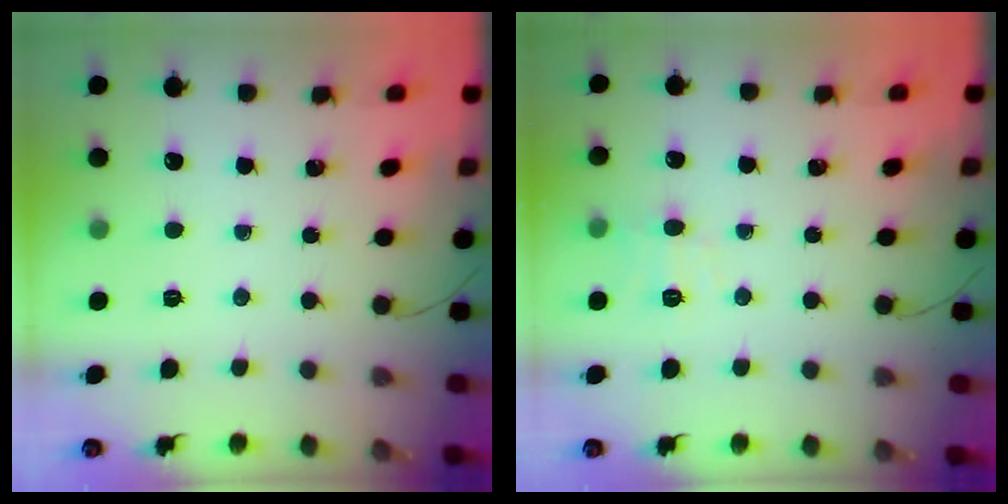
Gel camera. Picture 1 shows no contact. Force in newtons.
{"total": 6.6, "press": 6.5, "slide": 1.4}